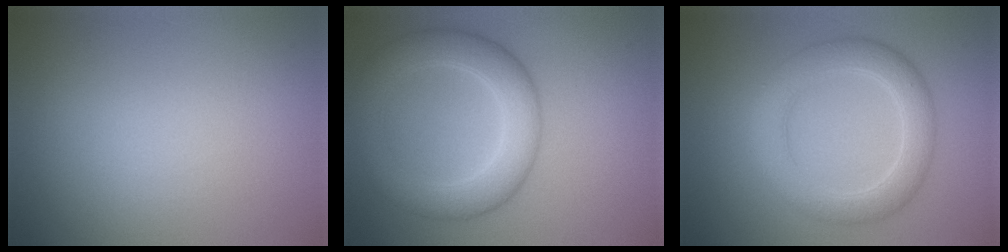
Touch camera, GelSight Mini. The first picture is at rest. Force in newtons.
{"total": 5.9, "press": 5.9, "slide": 0.0}
{"total": 4.5, "press": 4.5, "slide": 0.3}